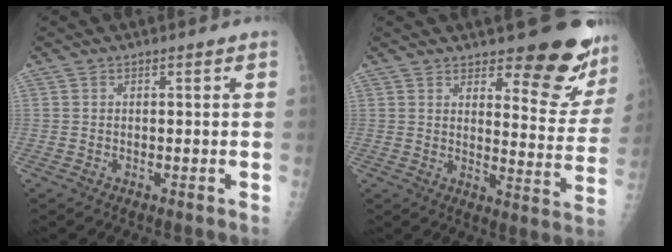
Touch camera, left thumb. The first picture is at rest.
{"total": 15.8, "force": [11.8, 5.1, 9.1], "torque": [-0.068, -0.099, 0.146]}